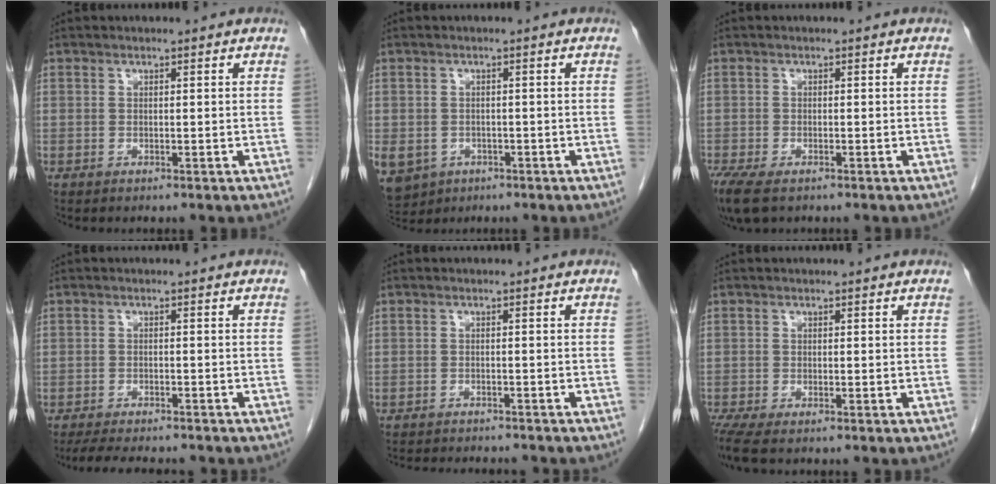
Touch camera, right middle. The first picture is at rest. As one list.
[{"total": 12.2, "force": [-5.2, 10.0, 4.8], "torque": [-0.149, -0.007, -0.066]}, {"total": 7.1, "force": [-4.8, 3.0, 4.3], "torque": [-0.095, -0.019, -0.081]}, {"total": 8.7, "force": [-7.6, 1.8, 3.8], "torque": [-0.057, -0.010, -0.110]}, {"total": 9.0, "force": [-8.4, 1.7, 3.0], "torque": [-0.043, -0.006, -0.108]}, {"total": 2.5, "force": [-2.0, 0.1, 1.6], "torque": [-0.036, -0.009, -0.043]}]